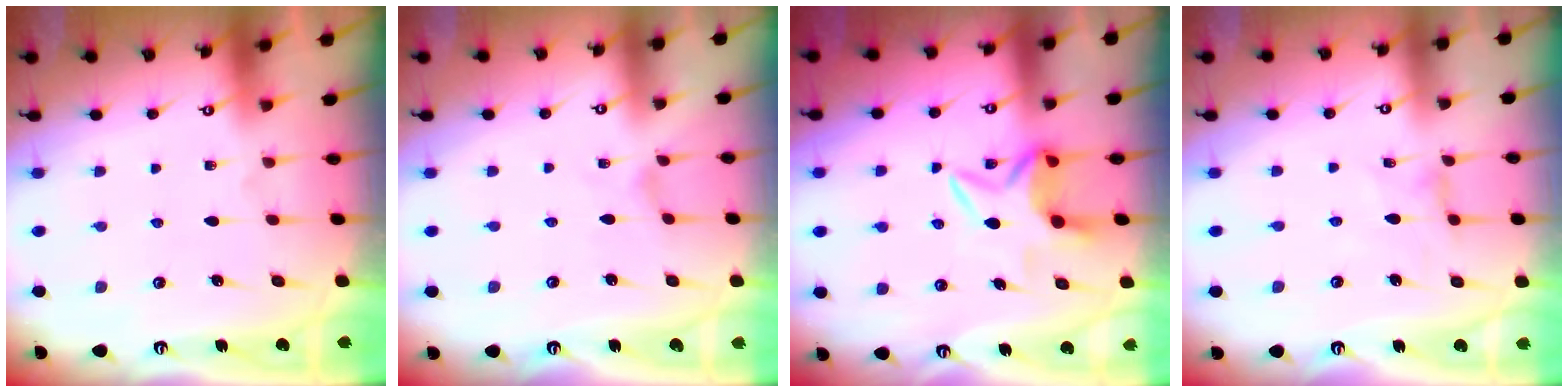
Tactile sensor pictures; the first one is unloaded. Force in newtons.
{"total": 0.0}
{"total": 6.5, "press": 6.5, "slide": 0.7}
{"total": 1.5, "press": 1.4, "slide": 0.4}